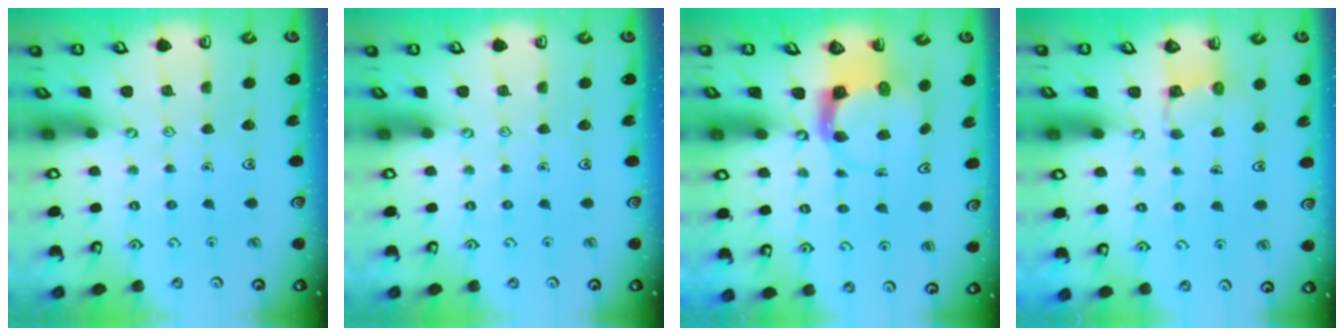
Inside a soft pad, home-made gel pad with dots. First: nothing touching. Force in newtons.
{"total": 0.0}
{"total": 3.7, "press": 3.6, "slide": 0.5}
{"total": 2.9, "press": 2.9, "slide": 0.3}